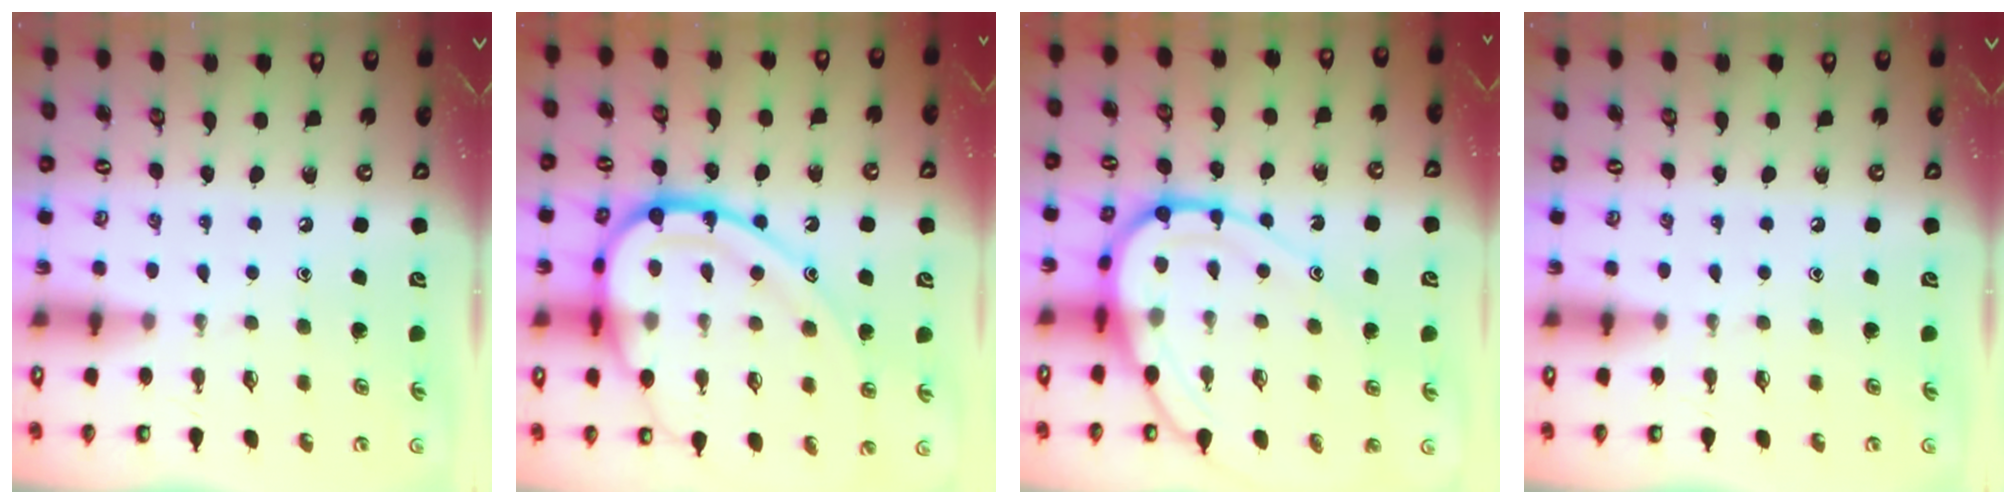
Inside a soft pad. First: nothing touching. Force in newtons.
{"total": 22.9, "press": 22.7, "slide": 2.3}
{"total": 14.8, "press": 14.8, "slide": 1.5}
{"total": 0.0}